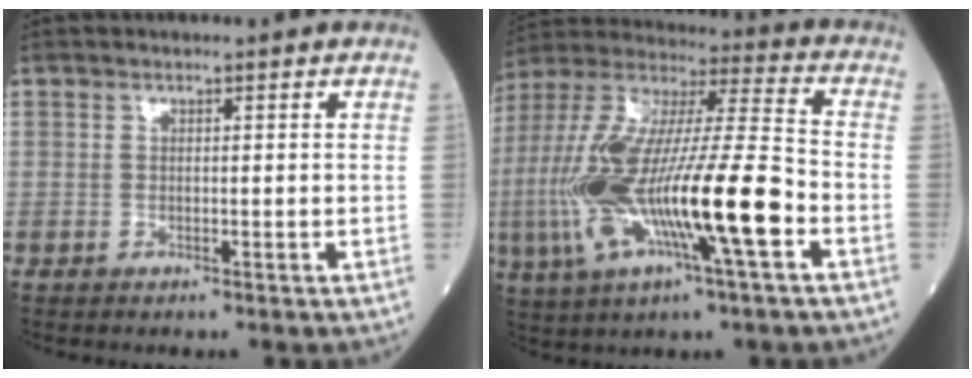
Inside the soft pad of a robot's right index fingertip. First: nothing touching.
{"total": 23.3, "force": [-6.2, 3.0, 22.2], "torque": [-0.469, -0.024, -0.113]}